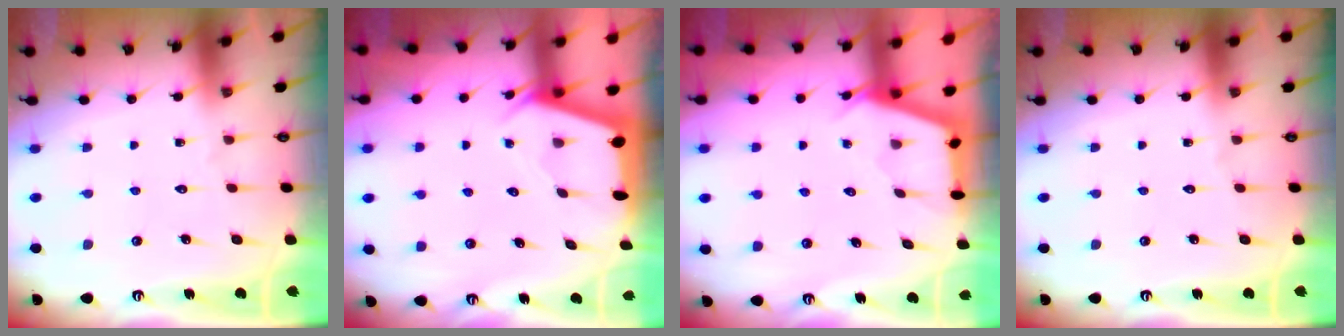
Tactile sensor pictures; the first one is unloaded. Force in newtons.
{"total": 2.4, "press": 2.4, "slide": 0.3}
{"total": 2.9, "press": 2.9, "slide": 0.3}
{"total": 0.0}